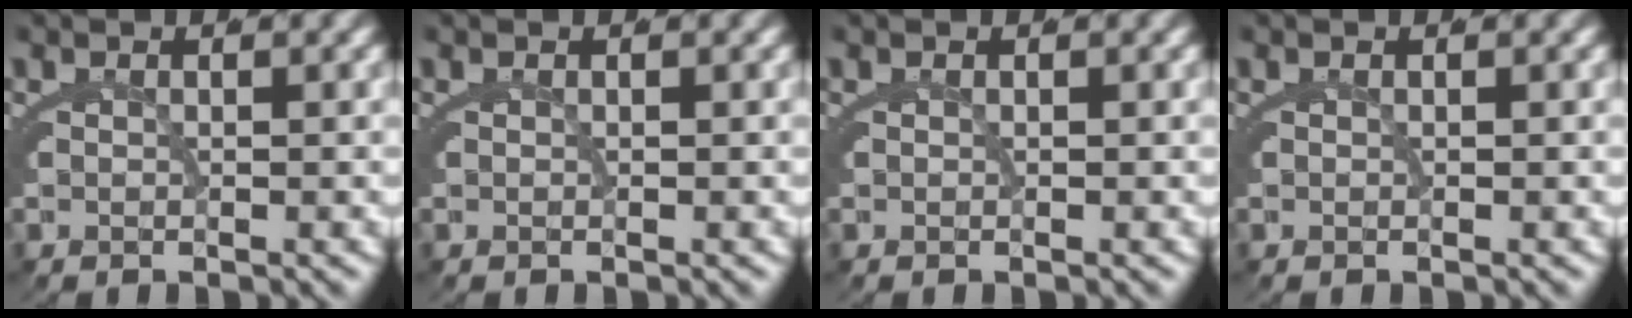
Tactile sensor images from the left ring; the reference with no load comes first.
{"total": 0.0}
{"total": 0.0}
{"total": 0.0}